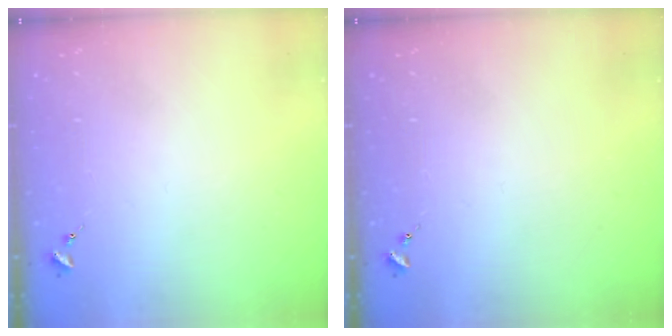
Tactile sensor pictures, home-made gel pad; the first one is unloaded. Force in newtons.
{"total": 0.0}